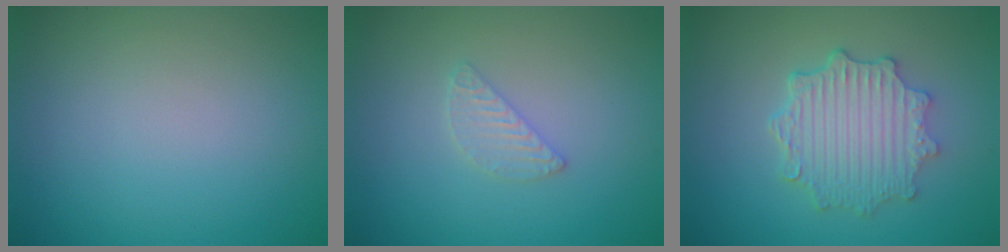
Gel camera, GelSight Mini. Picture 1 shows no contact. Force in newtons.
{"total": 1.5, "press": 1.5, "slide": 0.2}
{"total": 4.7, "press": 3.8, "slide": 2.7}